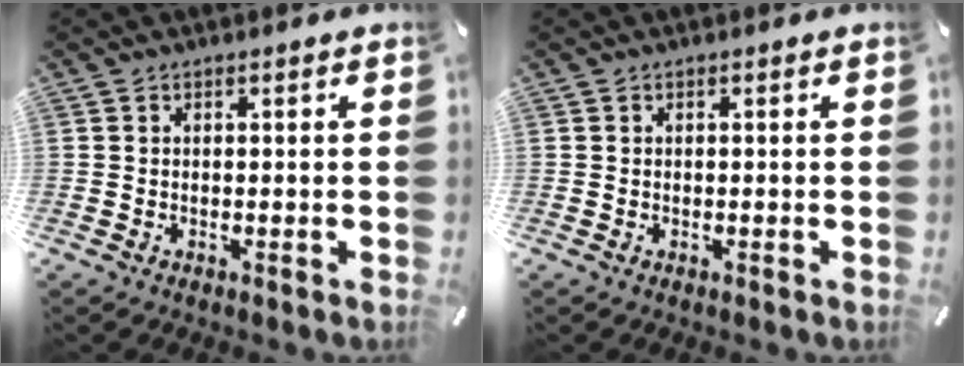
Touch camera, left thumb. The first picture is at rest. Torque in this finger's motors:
{"motor_torque": [0.01, 0.01, 0.00, 0.00, 0.00]}